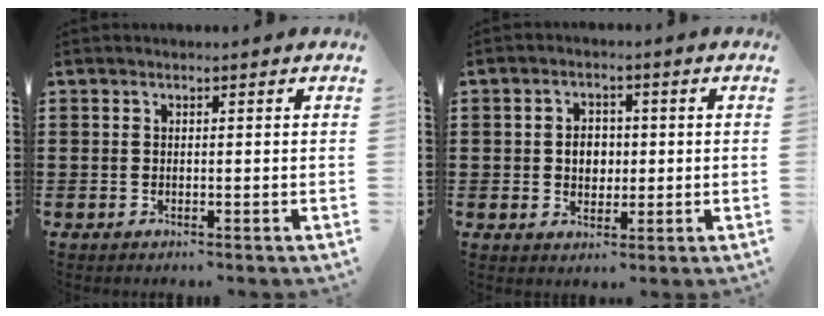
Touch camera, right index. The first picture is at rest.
{"total": 3.5, "force": [-0.1, 2.7, 2.2], "torque": [-0.043, 0.005, -0.006]}